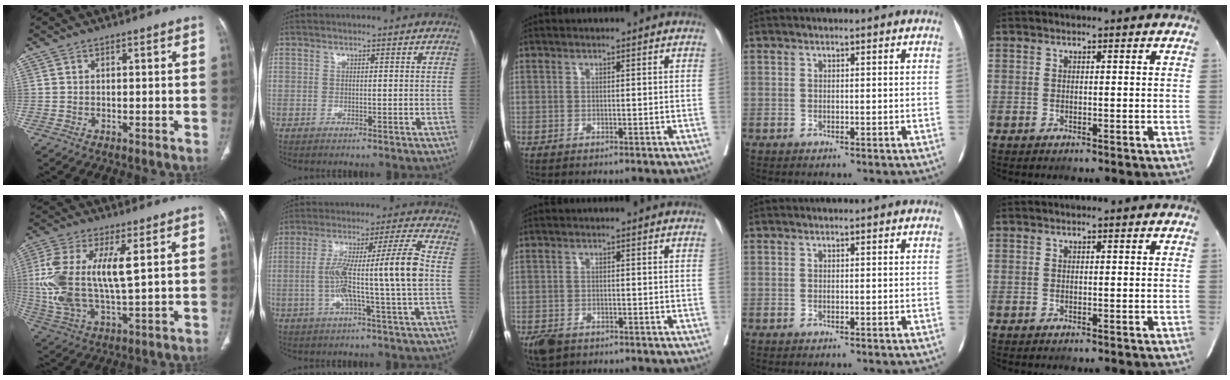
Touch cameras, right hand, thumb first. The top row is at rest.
{"thumb": {"total": 16.1, "force": [2.9, 6.5, 14.5], "torque": [-0.323, -0.009, 0.059]}, "index": {"total": 13.3, "force": [-1.3, -1.2, 13.2], "torque": [-0.235, 0.017, -0.027]}, "middle": {"total": 4.5, "force": [-3.4, 2.2, 1.9], "torque": [-0.035, -0.006, -0.050]}}